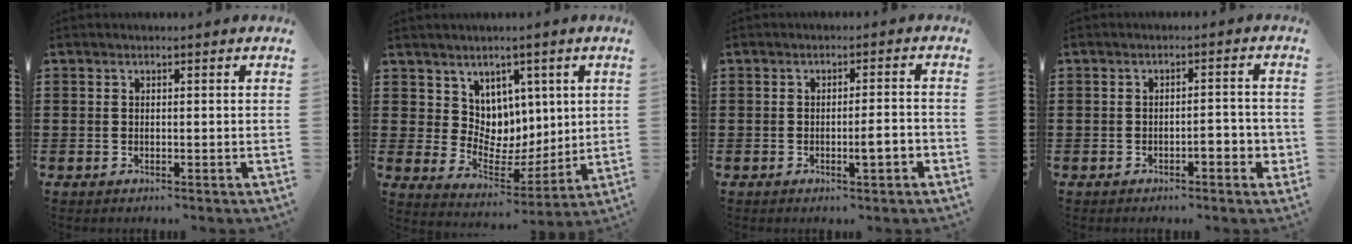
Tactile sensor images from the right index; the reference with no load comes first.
{"total": 7.0, "force": [5.1, 4.8, -0.6], "torque": [-0.031, -0.050, 0.098]}
{"total": 3.3, "force": [-1.3, 0.4, 3.0], "torque": [-0.050, 0.000, -0.024]}
{"total": 3.2, "force": [-1.4, 0.9, 2.8], "torque": [-0.046, 0.004, -0.025]}